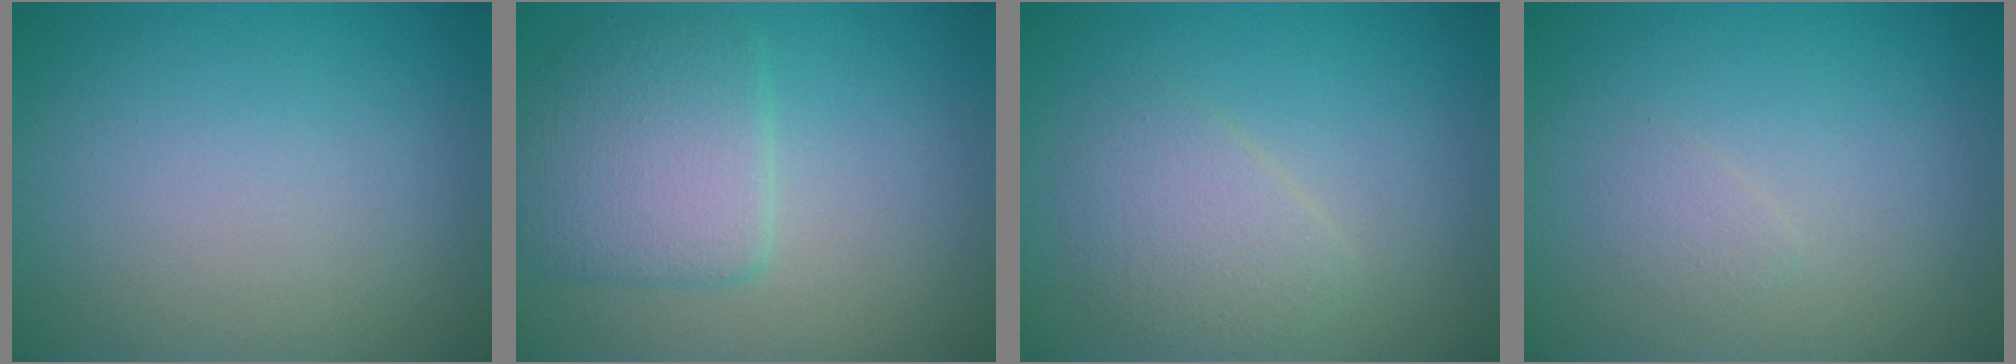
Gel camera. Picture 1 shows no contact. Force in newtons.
{"total": 4.6, "press": 4.6, "slide": 0.4}
{"total": 2.8, "press": 2.8, "slide": 0.0}
{"total": 0.9, "press": 0.9, "slide": 0.1}